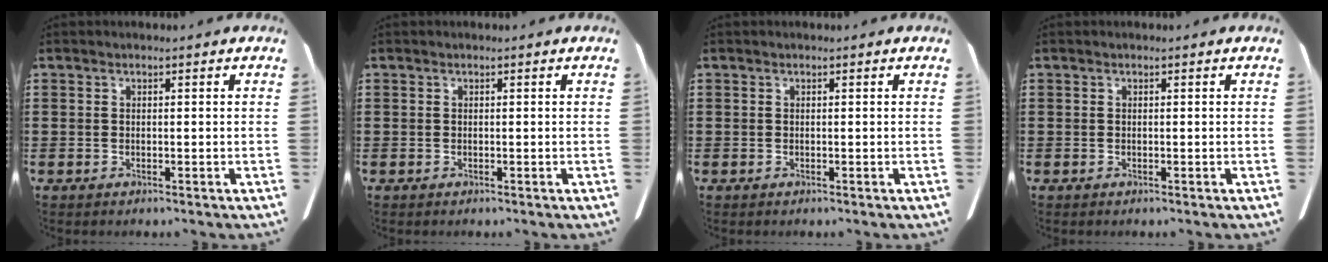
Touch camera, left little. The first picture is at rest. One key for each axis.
{"total": 0.0}
{"total": 0.0}
{"total": 0.0}